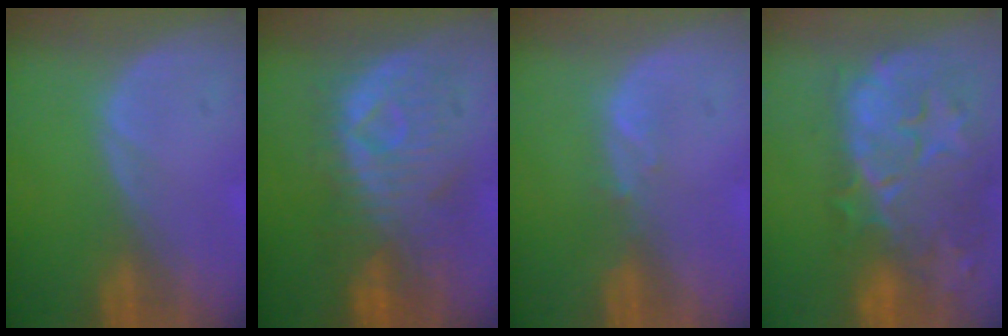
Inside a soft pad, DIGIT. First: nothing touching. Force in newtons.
{"total": 9.6, "press": 9.2, "slide": 3.0}
{"total": 1.1, "press": 1.0, "slide": 0.4}
{"total": 14.6, "press": 11.8, "slide": 8.6}